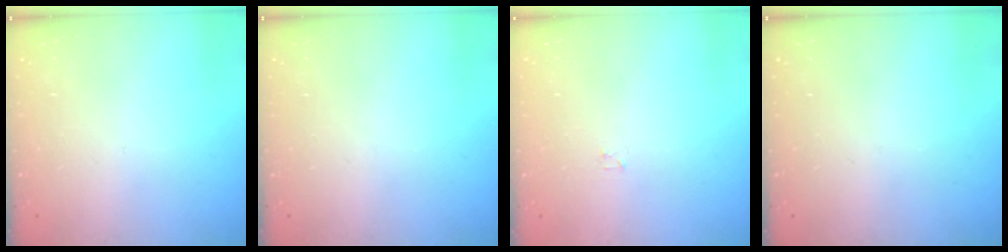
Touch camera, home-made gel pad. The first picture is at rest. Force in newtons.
{"total": 0.0}
{"total": 1.2, "press": 1.2, "slide": 0.2}
{"total": 0.0}